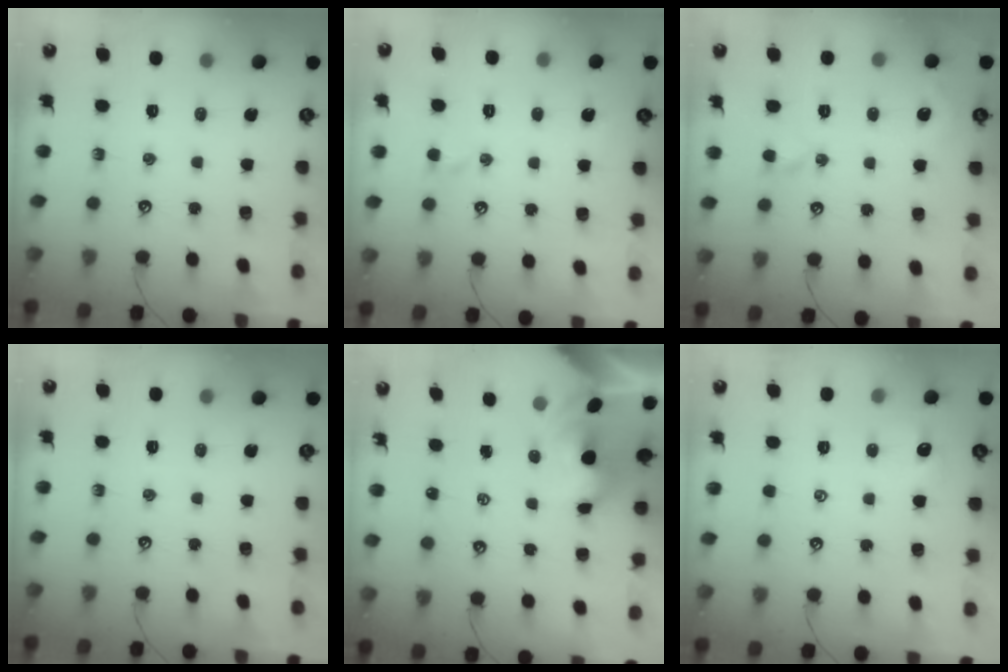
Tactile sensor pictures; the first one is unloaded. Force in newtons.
{"total": 1.7, "press": 1.6, "slide": 0.3}
{"total": 1.2, "press": 1.2, "slide": 0.2}
{"total": 0.0}
{"total": 1.7, "press": 1.7, "slide": 0.2}
{"total": 1.6, "press": 1.6, "slide": 0.4}